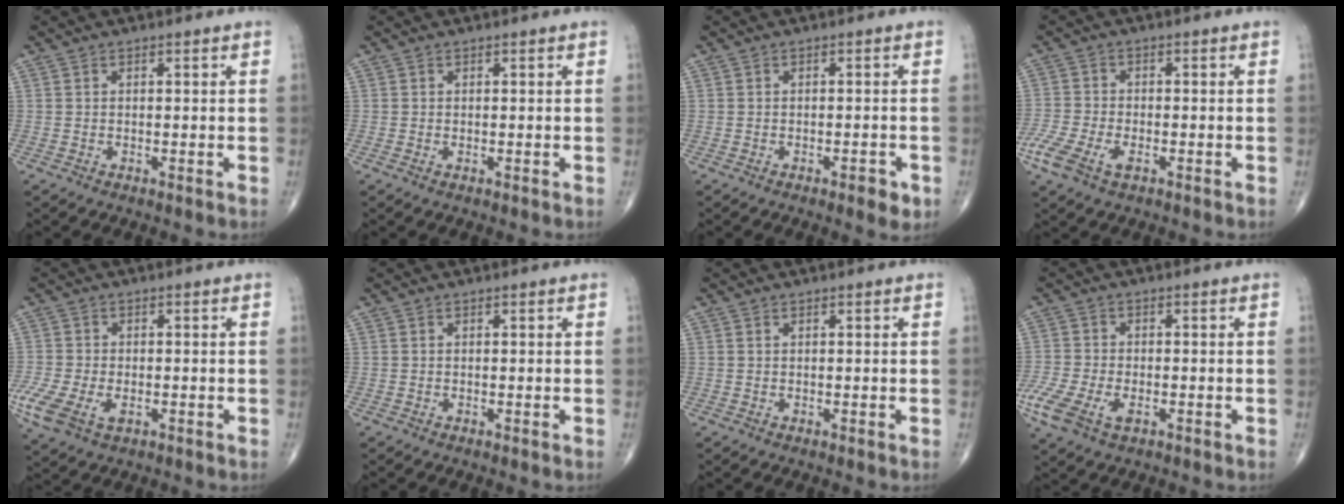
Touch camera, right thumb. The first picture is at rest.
{"total": 0.0}
{"total": 2.8, "force": [-1.4, 1.1, 2.2], "torque": [-0.022, 0.002, -0.016]}
{"total": 7.0, "force": [-3.6, 3.3, 5.0], "torque": [-0.123, 0.005, -0.071]}
{"total": 9.0, "force": [-3.4, 5.3, 6.4], "torque": [-0.156, -0.005, -0.062]}
{"total": 0.0}
{"total": 0.0}
{"total": 8.7, "force": [-3.9, 4.6, 6.2], "torque": [-0.150, 0.001, -0.076]}